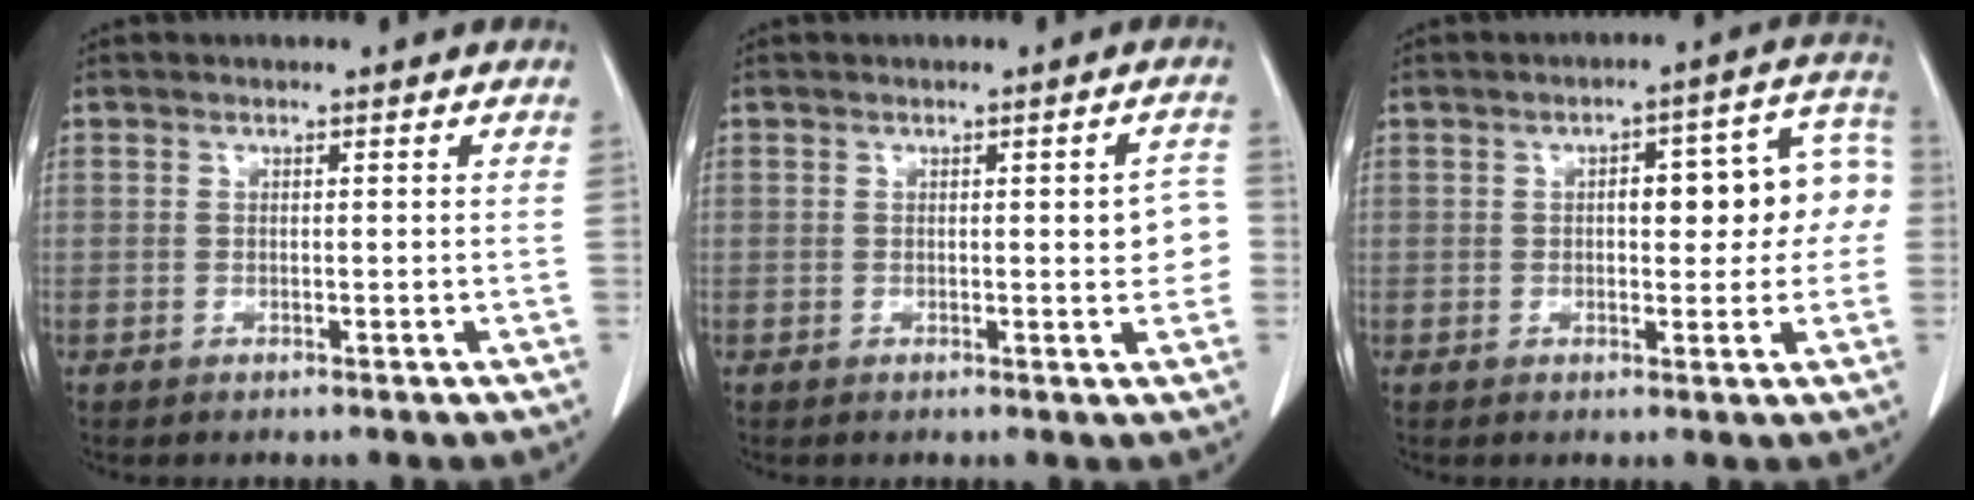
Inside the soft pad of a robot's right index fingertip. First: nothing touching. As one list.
[{"total": 4.0, "force": [-0.1, 1.1, 3.9], "torque": [-0.035, 0.004, -0.005]}, {"total": 10.2, "force": [0.6, 3.6, 9.5], "torque": [-0.113, 0.042, 0.008]}]